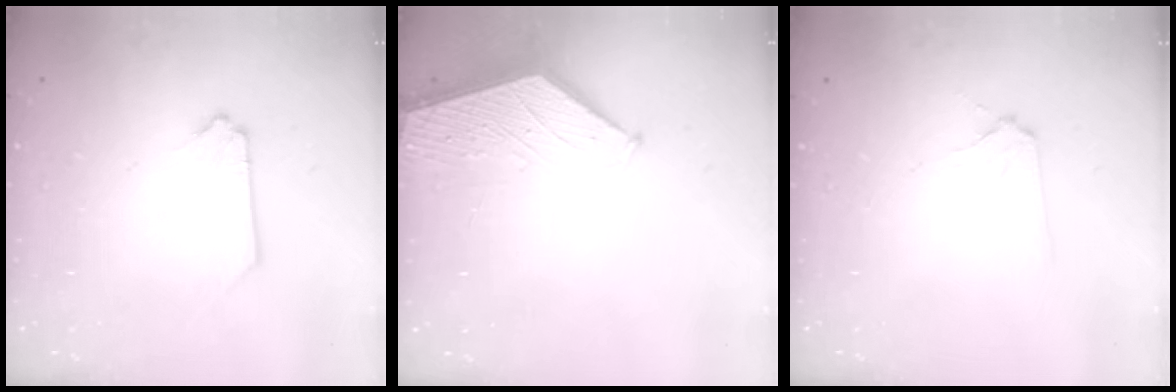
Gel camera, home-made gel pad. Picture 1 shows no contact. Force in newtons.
{"total": 2.4, "press": 2.4, "slide": 0.3}
{"total": 4.0, "press": 4.0, "slide": 0.6}